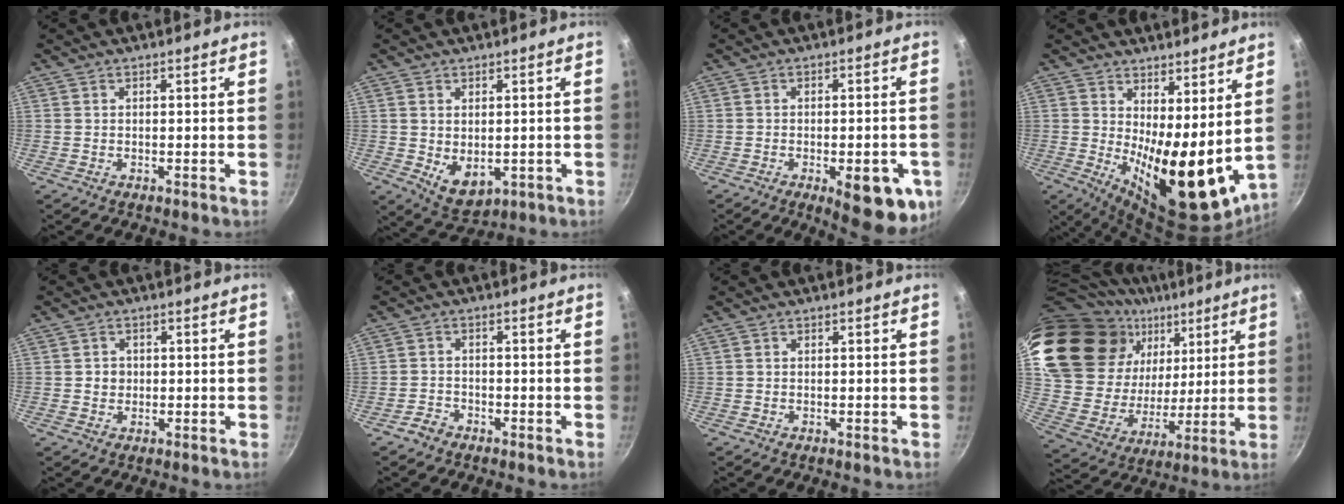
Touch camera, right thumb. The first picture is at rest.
{"total": 6.4, "force": [-0.2, 4.3, 4.8], "torque": [-0.070, -0.018, 0.012]}
{"total": 13.3, "force": [-4.7, 5.2, 11.3], "torque": [-0.100, 0.005, -0.055]}
{"total": 16.9, "force": [2.8, 6.9, 15.1], "torque": [-0.187, -0.040, 0.054]}
{"total": 2.3, "force": [0.0, 2.1, 0.8], "torque": [-0.002, 0.004, -0.002]}
{"total": 2.7, "force": [-2.0, 1.7, 0.6], "torque": [-0.005, 0.025, -0.034]}
{"total": 0.0}
{"total": 26.4, "force": [15.0, 16.3, 14.3], "torque": [-0.245, -0.043, 0.281]}